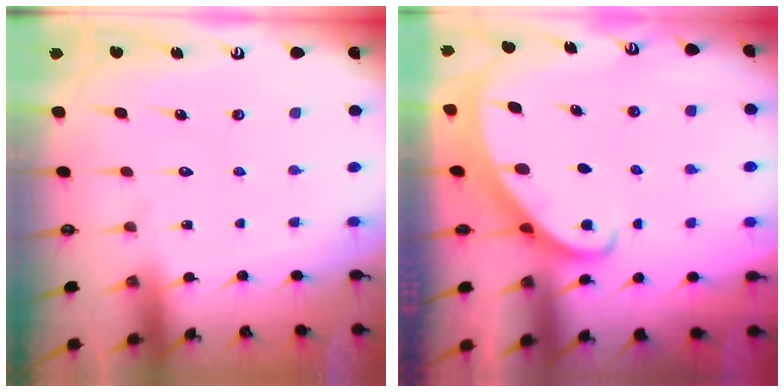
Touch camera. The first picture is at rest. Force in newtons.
{"total": 2.7, "press": 2.6, "slide": 0.3}